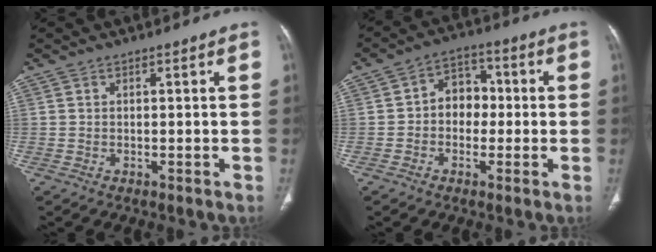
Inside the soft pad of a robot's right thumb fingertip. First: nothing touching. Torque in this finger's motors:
{"motor_torque": [-0.13, 0.34, -0.02, 0.08, 0.02]}